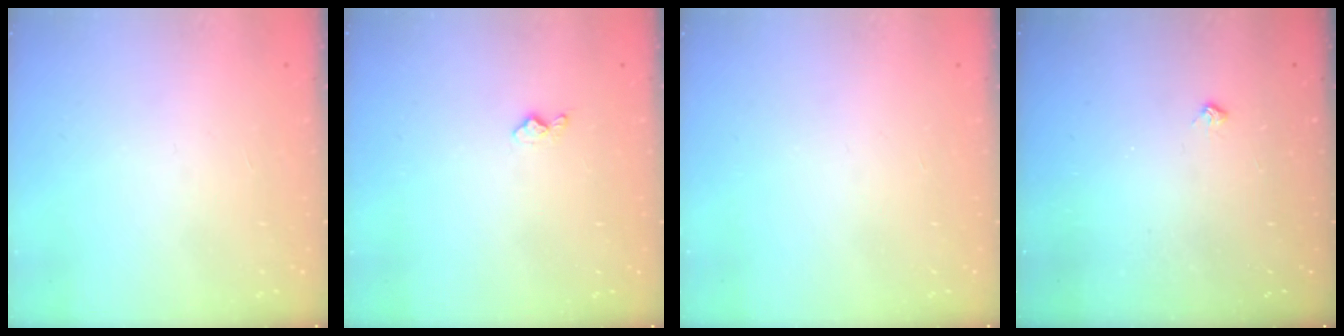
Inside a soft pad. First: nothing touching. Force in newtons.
{"total": 4.5, "press": 4.4, "slide": 0.7}
{"total": 0.0}
{"total": 5.1, "press": 5.1, "slide": 0.7}